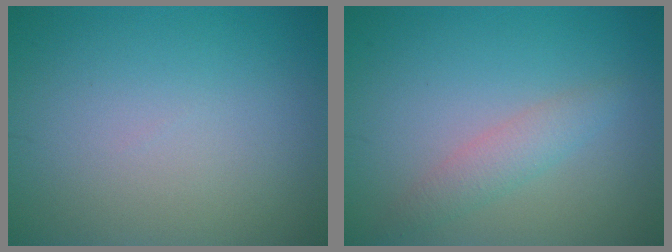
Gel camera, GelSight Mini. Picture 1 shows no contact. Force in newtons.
{"total": 2.1, "press": 2.1, "slide": 0.1}